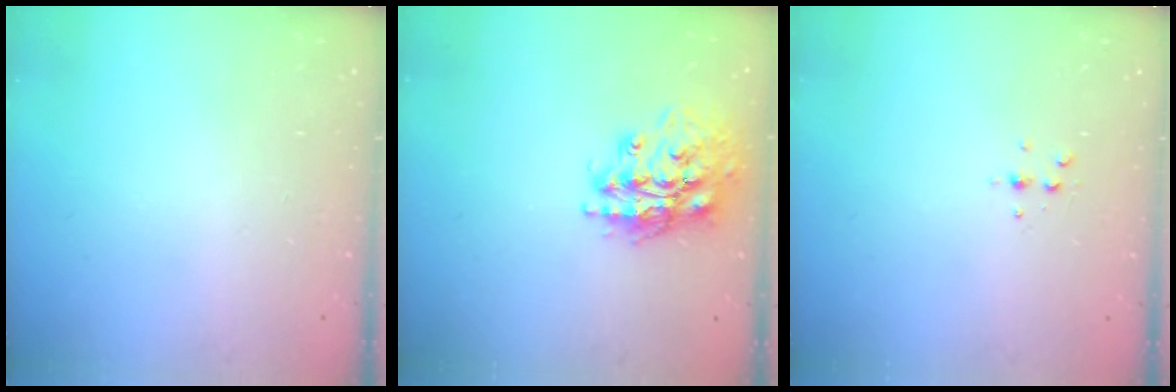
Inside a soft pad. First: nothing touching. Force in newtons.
{"total": 17.4, "press": 17.3, "slide": 2.4}
{"total": 3.7, "press": 3.6, "slide": 0.5}